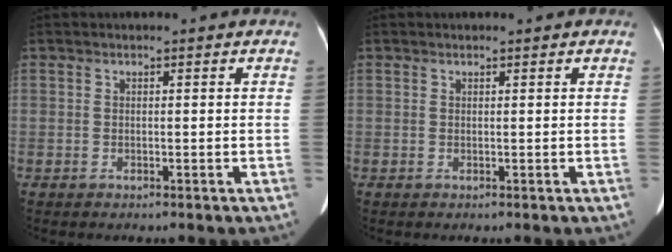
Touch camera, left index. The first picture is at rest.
{"total": 0.0}